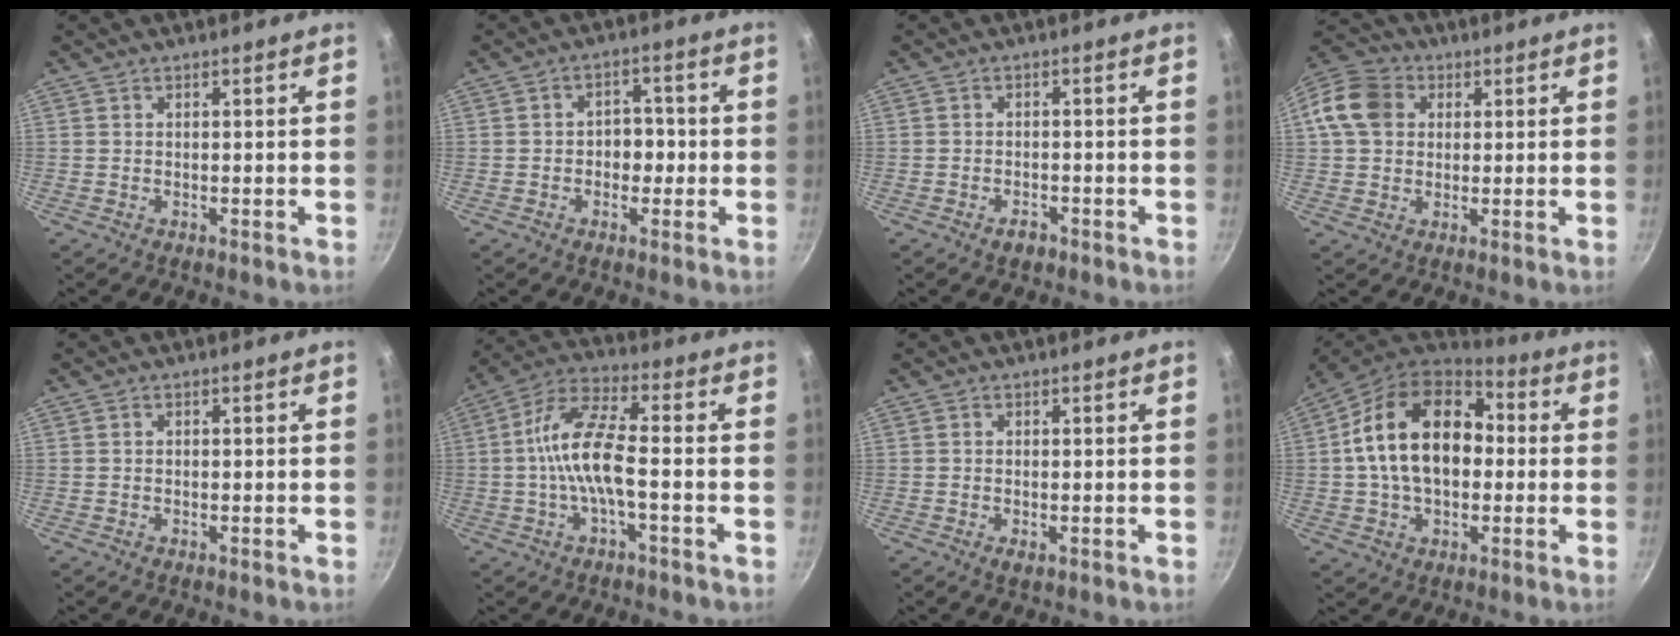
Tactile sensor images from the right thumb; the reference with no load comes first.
{"total": 4.7, "force": [-0.9, 3.7, 2.9], "torque": [-0.002, 0.014, -0.016]}
{"total": 2.4, "force": [-1.6, 1.4, 1.2], "torque": [-0.015, 0.015, -0.021]}
{"total": 10.0, "force": [2.0, 8.4, 5.2], "torque": [-0.074, 0.017, 0.020]}
{"total": 0.0}
{"total": 11.1, "force": [-1.8, 3.4, 10.4], "torque": [-0.210, 0.035, -0.049]}
{"total": 1.5, "force": [-0.4, 0.8, 1.2], "torque": [-0.020, -0.003, -0.005]}
{"total": 20.1, "force": [1.4, 13.5, 14.8], "torque": [-0.226, 0.035, 0.010]}